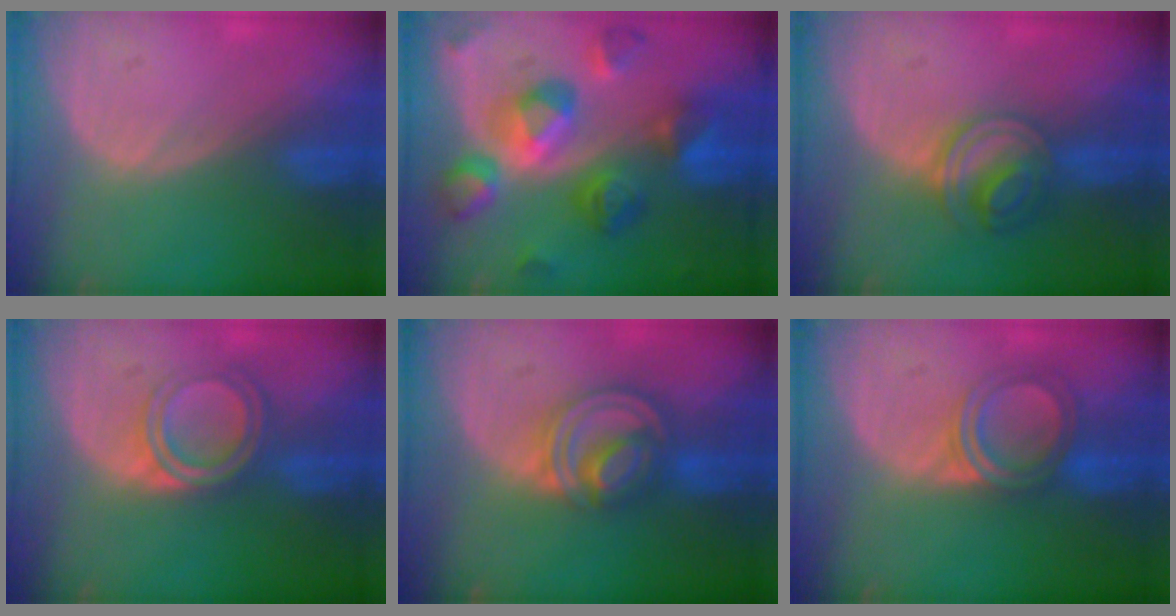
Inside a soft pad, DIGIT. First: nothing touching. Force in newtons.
{"total": 11.4, "press": 11.3, "slide": 1.1}
{"total": 5.8, "press": 5.5, "slide": 1.9}
{"total": 5.7, "press": 5.1, "slide": 2.5}
{"total": 8.2, "press": 6.9, "slide": 4.4}
{"total": 5.1, "press": 5.0, "slide": 0.9}